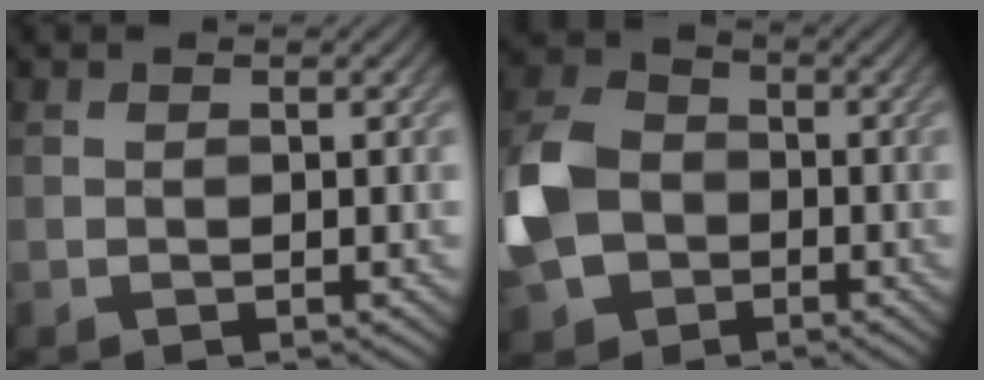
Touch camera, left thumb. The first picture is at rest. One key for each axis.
{"total": 10.2, "fx": -2.3, "fy": 8.0, "fz": 5.9, "tx": -0.157, "ty": -0.009, "tz": -0.058}